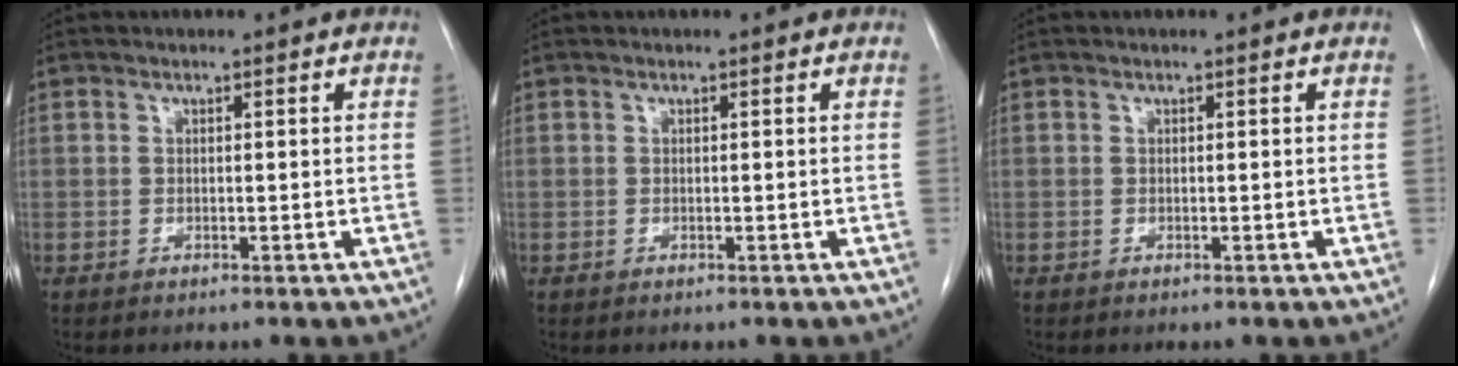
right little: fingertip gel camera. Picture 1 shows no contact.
{"total": 0.0}
{"total": 0.0}